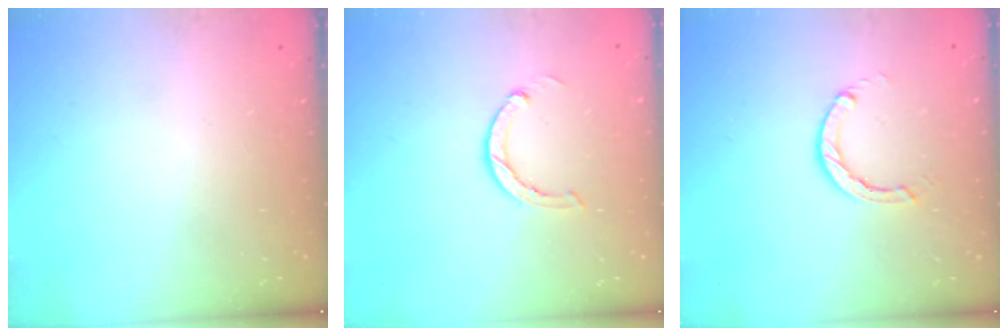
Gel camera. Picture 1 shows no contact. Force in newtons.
{"total": 3.0, "press": 3.0, "slide": 0.1}
{"total": 2.9, "press": 2.9, "slide": 0.4}